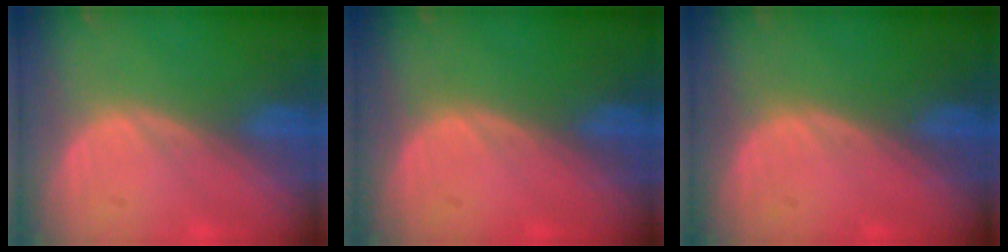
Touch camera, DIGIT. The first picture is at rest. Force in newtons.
{"total": 0.0}
{"total": 0.0}